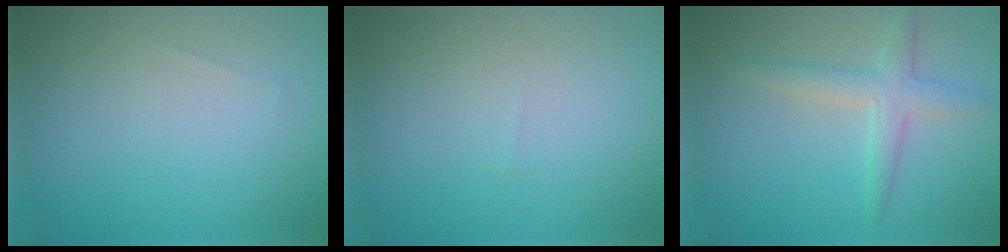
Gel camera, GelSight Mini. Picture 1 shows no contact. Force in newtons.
{"total": 0.0}
{"total": 2.8, "press": 2.8, "slide": 0.0}